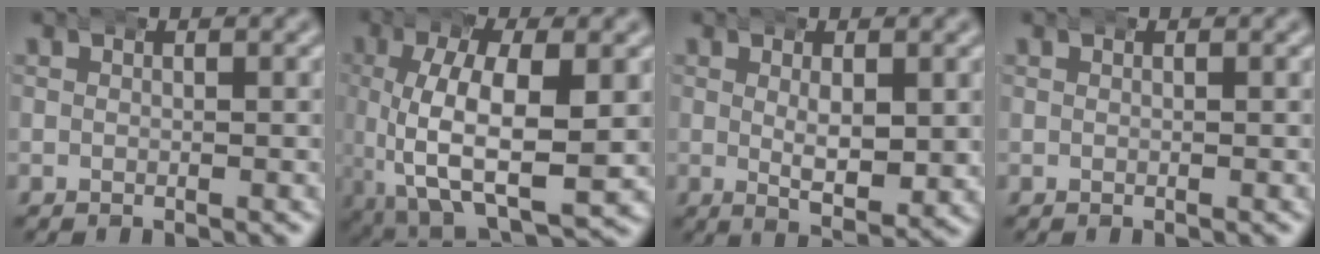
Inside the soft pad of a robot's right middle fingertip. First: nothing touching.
{"total": 11.2, "force": [-2.1, 6.3, 9.0], "torque": [-0.186, -0.039, -0.013]}
{"total": 4.7, "force": [0.3, 1.9, 4.3], "torque": [-0.071, -0.012, 0.008]}
{"total": 0.0}